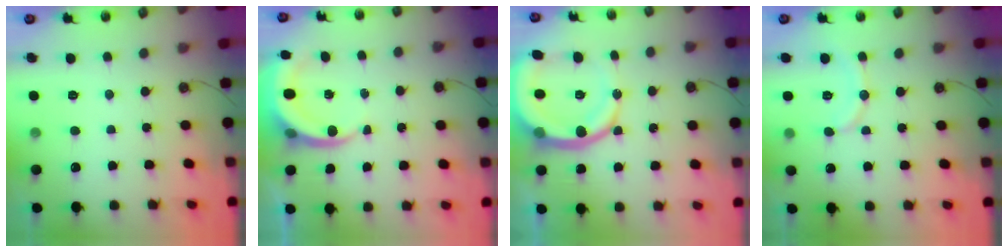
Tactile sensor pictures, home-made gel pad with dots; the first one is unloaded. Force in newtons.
{"total": 5.3, "press": 5.2, "slide": 0.3}
{"total": 16.6, "press": 16.3, "slide": 3.1}
{"total": 8.4, "press": 8.2, "slide": 1.6}